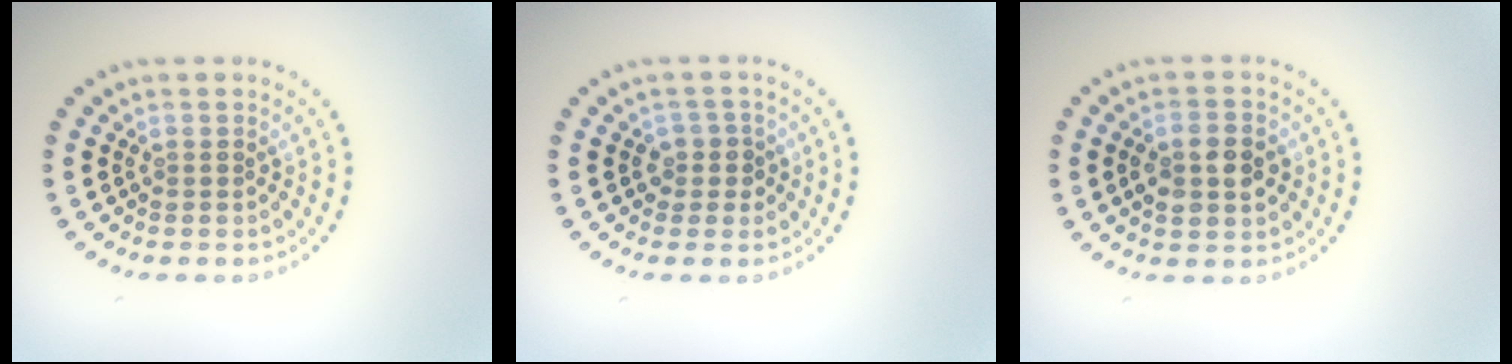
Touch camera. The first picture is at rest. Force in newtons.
{"total": 1.9, "press": 1.5, "slide": 1.1}
{"total": 3.8, "press": 3.8, "slide": 0.2}